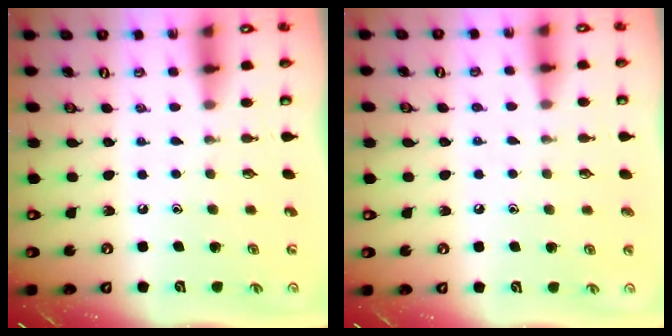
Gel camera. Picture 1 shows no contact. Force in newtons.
{"total": 3.9, "press": 3.8, "slide": 0.9}